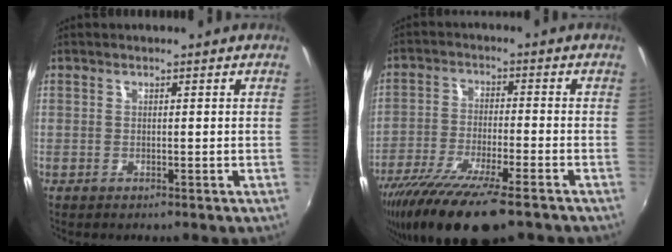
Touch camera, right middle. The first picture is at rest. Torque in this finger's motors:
{"motor_torque": [1.29, -0.85, 0.48, 0.21]}